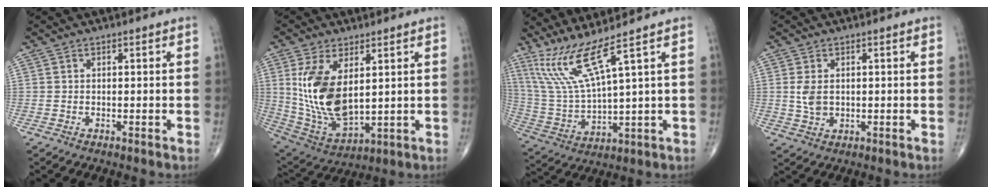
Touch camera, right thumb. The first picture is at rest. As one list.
[{"total": 15.7, "force": [3.4, 8.2, 13.0], "torque": [-0.245, -0.020, 0.086]}, {"total": 10.4, "force": [7.4, -1.3, 7.2], "torque": [-0.165, -0.051, 0.165]}, {"total": 4.2, "force": [0.4, 3.0, 3.0], "torque": [-0.054, -0.003, 0.012]}]